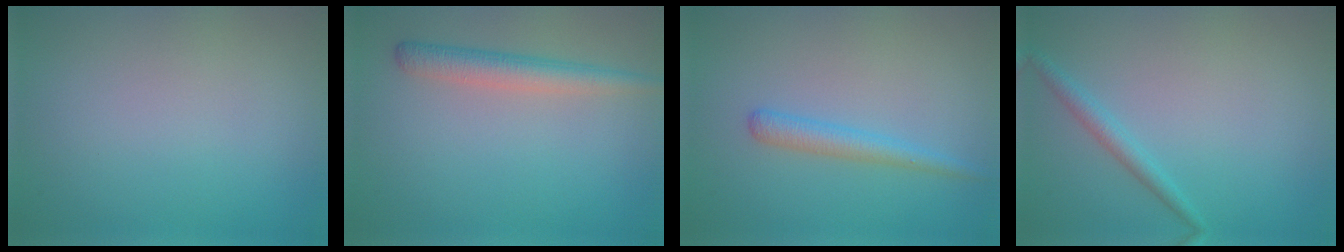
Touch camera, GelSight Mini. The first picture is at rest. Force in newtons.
{"total": 2.8, "press": 2.8, "slide": 0.1}
{"total": 2.0, "press": 2.0, "slide": 0.1}
{"total": 1.5, "press": 1.5, "slide": 0.1}